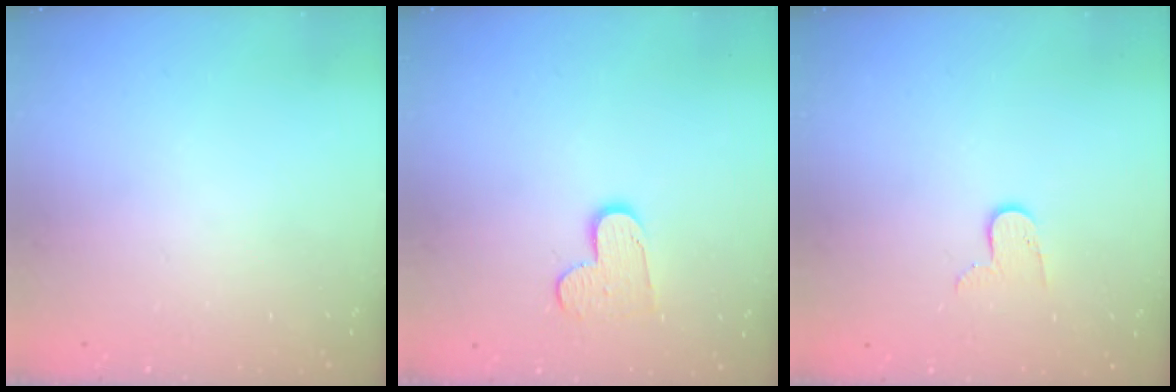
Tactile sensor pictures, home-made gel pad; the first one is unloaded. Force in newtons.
{"total": 9.1, "press": 9.1, "slide": 0.7}
{"total": 6.3, "press": 6.3, "slide": 0.5}